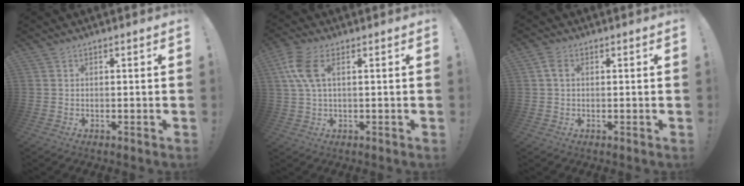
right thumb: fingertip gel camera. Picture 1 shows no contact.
{"total": 8.0, "force": [2.2, 3.5, 6.8], "torque": [-0.152, 0.002, 0.044]}
{"total": 2.9, "force": [0.7, 1.9, 2.1], "torque": [-0.040, 0.007, 0.013]}